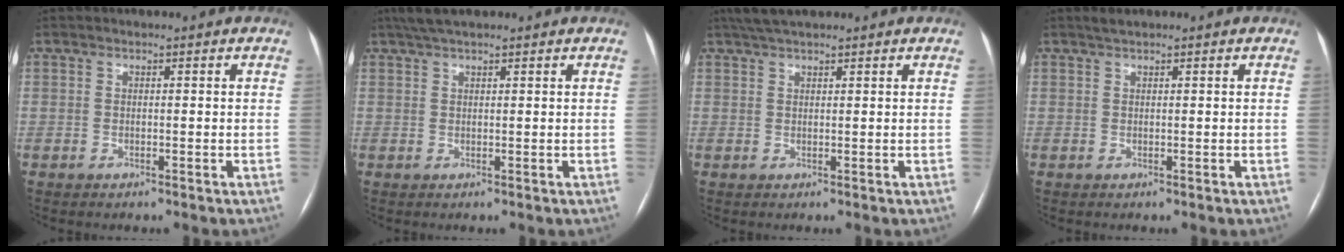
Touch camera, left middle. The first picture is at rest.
{"total": 4.3, "force": [3.4, 0.7, 2.4], "torque": [-0.043, 0.029, 0.062]}
{"total": 4.8, "force": [4.0, 0.8, 2.5], "torque": [-0.043, 0.032, 0.071]}
{"total": 1.0, "force": [0.9, 0.1, 0.5], "torque": [-0.011, 0.009, 0.020]}